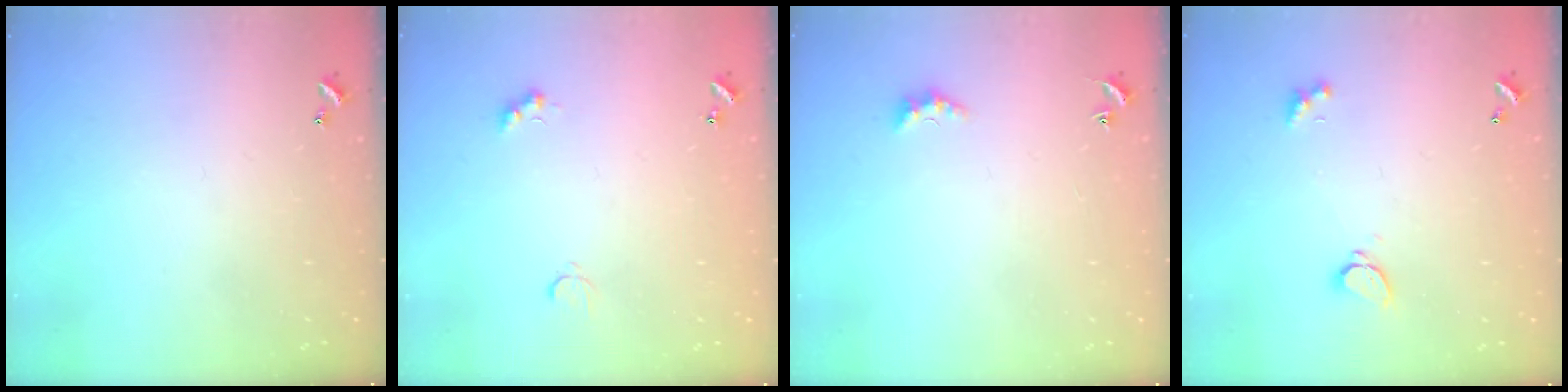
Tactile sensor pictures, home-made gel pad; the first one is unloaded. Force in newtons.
{"total": 1.7, "press": 1.5, "slide": 0.6}
{"total": 2.2, "press": 2.1, "slide": 0.6}
{"total": 1.7, "press": 1.6, "slide": 0.3}